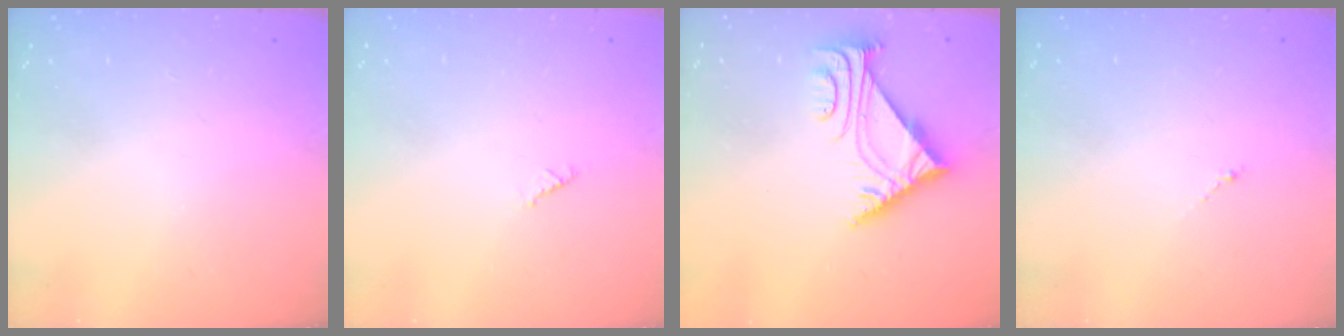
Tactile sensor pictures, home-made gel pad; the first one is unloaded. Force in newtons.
{"total": 0.6, "press": 0.6, "slide": 0.2}
{"total": 5.5, "press": 5.4, "slide": 0.8}
{"total": 0.0}